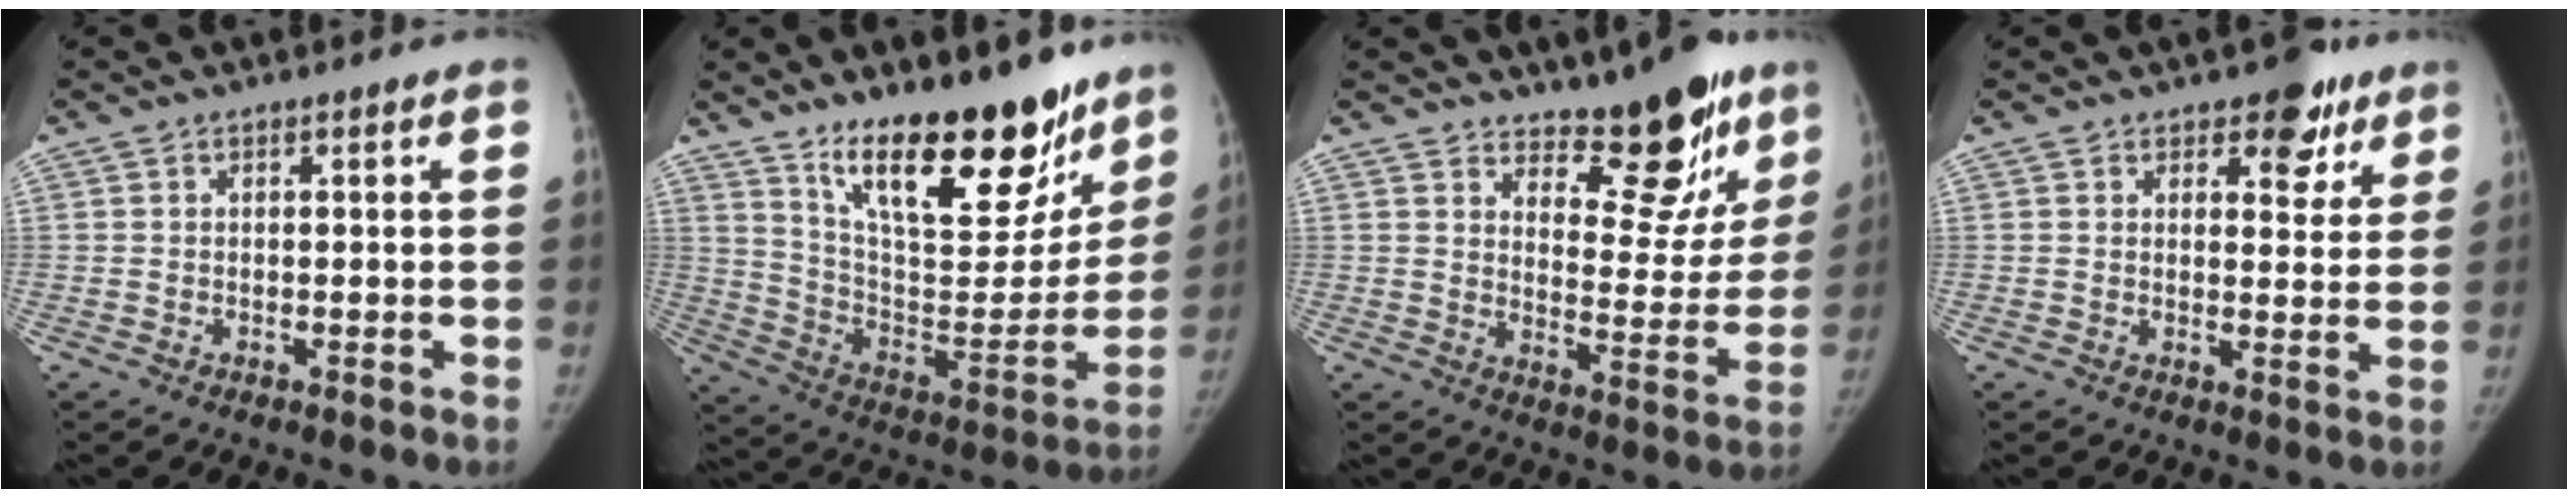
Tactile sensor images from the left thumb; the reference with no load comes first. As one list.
[{"total": 26.9, "force": [17.9, 9.7, 17.5], "torque": [-0.214, -0.096, 0.290]}, {"total": 14.8, "force": [11.0, 5.9, 7.9], "torque": [-0.046, -0.087, 0.159]}, {"total": 7.4, "force": [4.6, 4.1, 4.1], "torque": [-0.012, -0.021, 0.060]}]